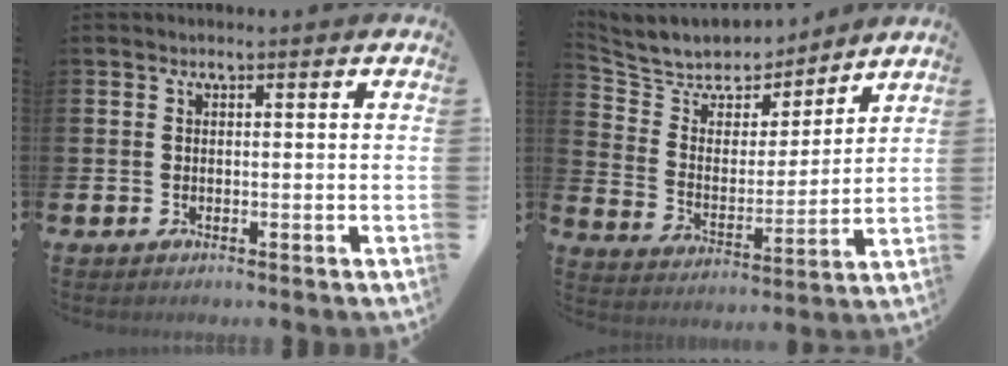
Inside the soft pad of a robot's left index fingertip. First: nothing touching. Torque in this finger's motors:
{"motor_torque": [0.91, -1.23, 0.26, 0.04]}